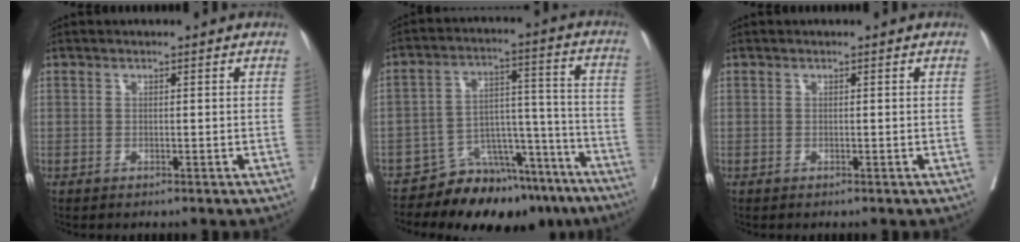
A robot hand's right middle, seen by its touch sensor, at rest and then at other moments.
{"total": 14.8, "force": [-12.5, 6.0, 5.1], "torque": [-0.046, 0.059, -0.187]}
{"total": 0.0}